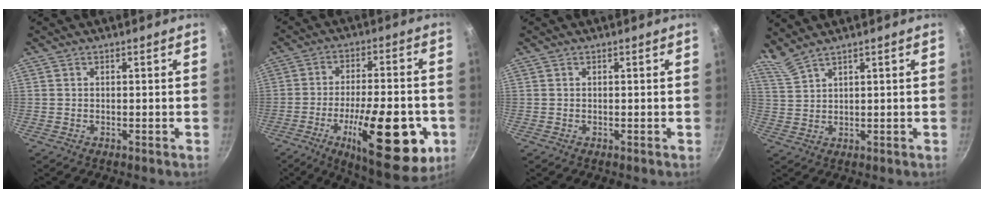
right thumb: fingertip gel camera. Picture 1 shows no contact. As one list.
[{"total": 23.3, "force": [-7.7, 8.6, 20.3], "torque": [-0.271, 0.011, -0.110]}, {"total": 0.0}, {"total": 3.6, "force": [3.2, 0.0, 1.6], "torque": [-0.041, -0.013, 0.075]}]